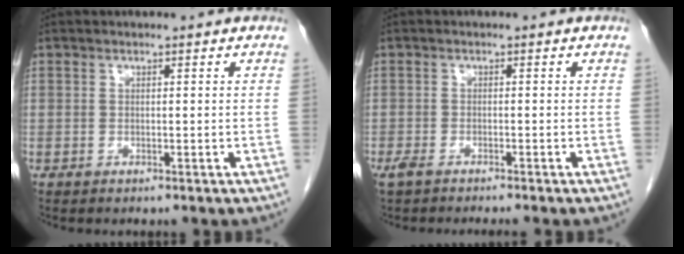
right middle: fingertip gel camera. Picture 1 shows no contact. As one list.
[{"total": 4.0, "force": [-3.3, 0.6, 2.2], "torque": [-0.034, -0.008, -0.052]}]